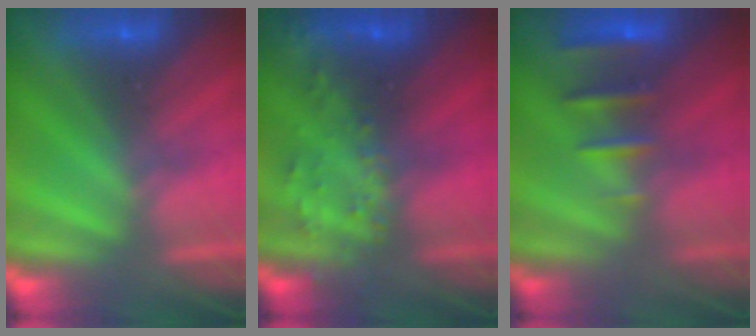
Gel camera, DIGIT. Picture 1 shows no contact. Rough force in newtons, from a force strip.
{"total": 2.7}
{"total": 2.4}